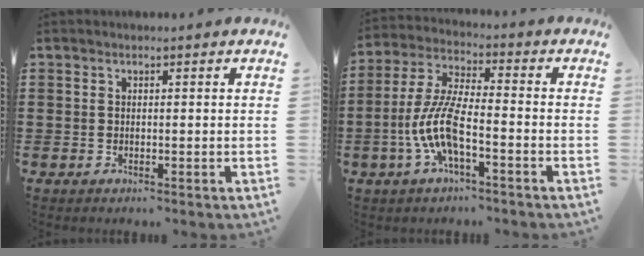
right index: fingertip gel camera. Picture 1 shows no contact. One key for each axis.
{"total": 8.8, "fx": -3.4, "fy": 2.0, "fz": 7.9, "tx": -0.195, "ty": -0.020, "tz": -0.071}